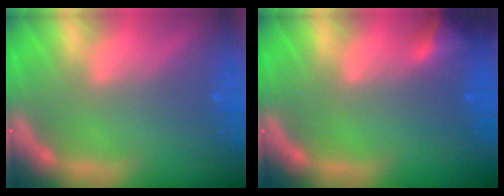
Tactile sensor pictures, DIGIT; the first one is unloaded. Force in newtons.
{"total": 2.4}